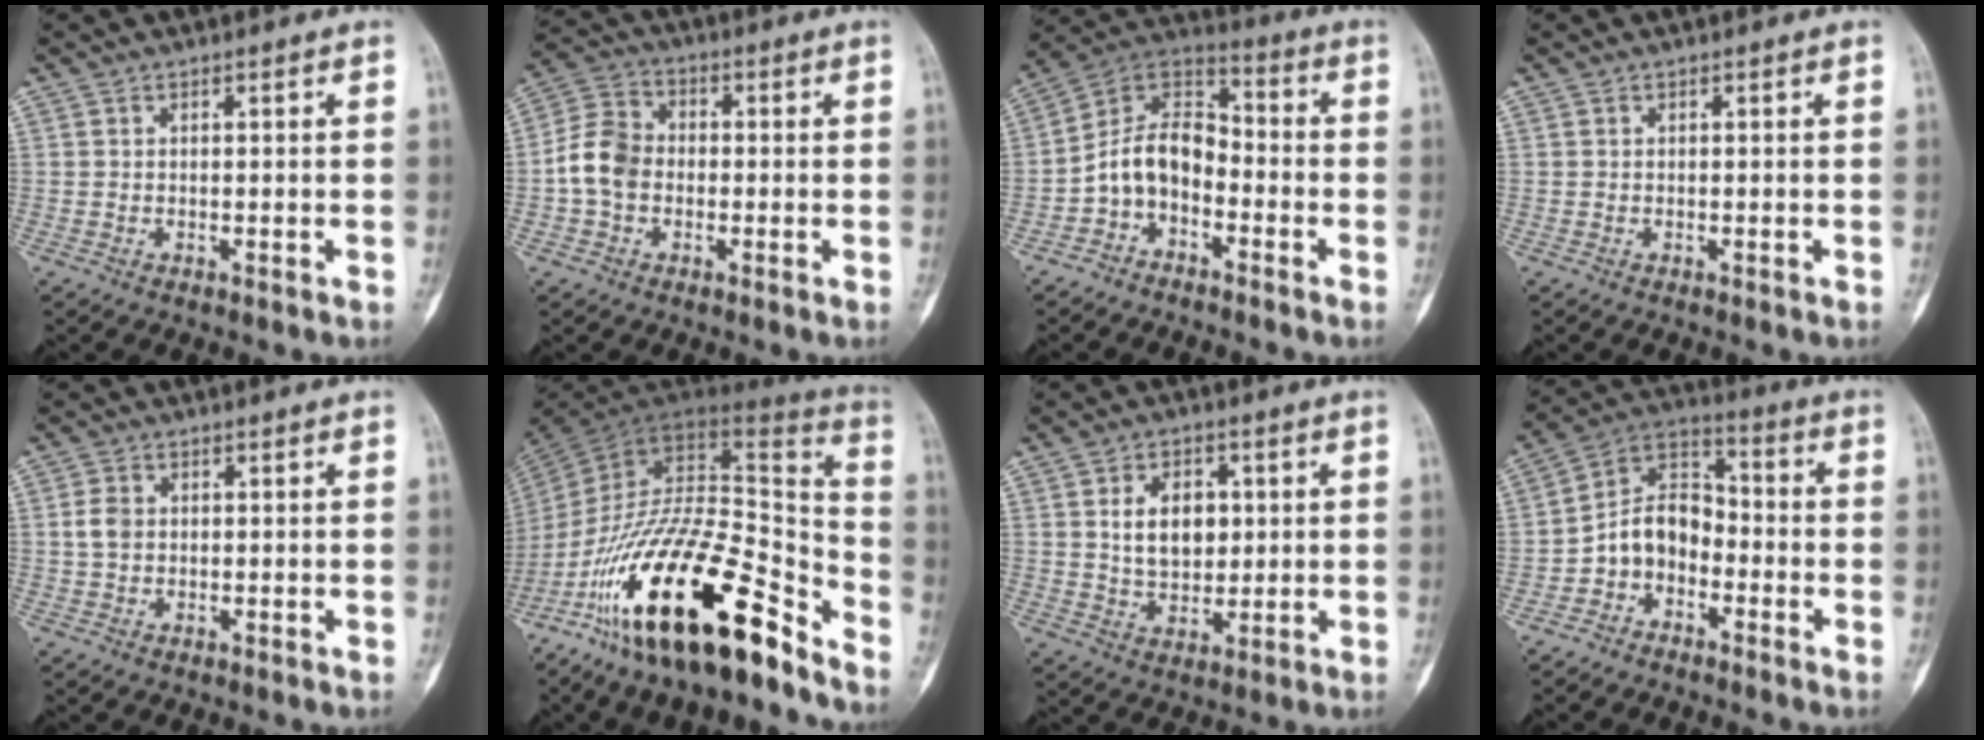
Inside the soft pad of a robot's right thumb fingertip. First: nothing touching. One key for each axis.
{"total": 8.3, "fx": -1.1, "fy": 6.6, "fz": 5.0, "tx": -0.088, "ty": 0.026, "tz": -0.034}
{"total": 10.4, "fx": -3.7, "fy": 7.1, "fz": 6.6, "tx": -0.102, "ty": 0.069, "tz": -0.084}
{"total": 0.0}
{"total": 3.3, "fx": 0.4, "fy": 2.5, "fz": 2.0, "tx": -0.035, "ty": 0.003, "tz": 0.006}
{"total": 29.4, "fx": -18.5, "fy": 9.6, "fz": 20.8, "tx": -0.327, "ty": 0.082, "tz": -0.311}
{"total": 9.0, "fx": 1.7, "fy": 6.2, "fz": 6.3, "tx": -0.070, "ty": -0.008, "tz": 0.035}
{"total": 9.6, "fx": -3.4, "fy": 7.1, "fz": 5.4, "tx": -0.076, "ty": 0.057, "tz": -0.079}